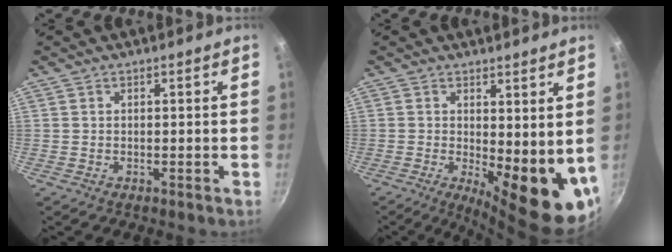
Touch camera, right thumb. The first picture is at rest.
{"total": 12.9, "force": [0.2, 5.1, 11.9], "torque": [-0.129, -0.026, 0.014]}